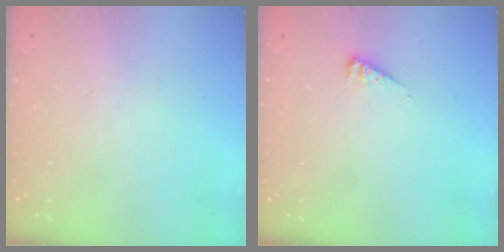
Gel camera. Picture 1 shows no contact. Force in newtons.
{"total": 2.9, "press": 2.9, "slide": 0.2}